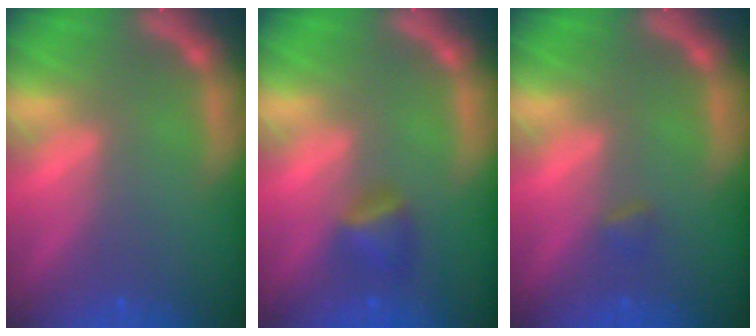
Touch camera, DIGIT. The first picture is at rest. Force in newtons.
{"total": 2.4}
{"total": 0.9}